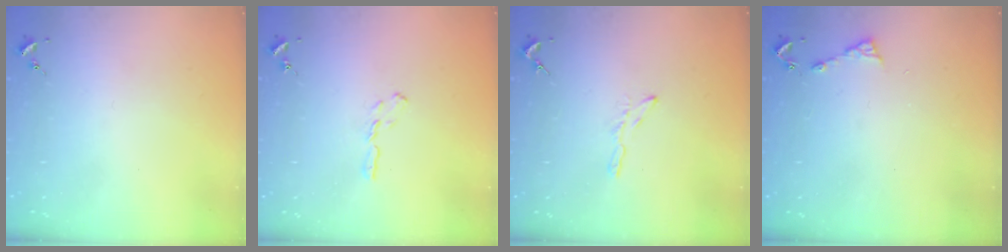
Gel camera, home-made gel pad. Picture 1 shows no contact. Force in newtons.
{"total": 3.9, "press": 3.9, "slide": 0.4}
{"total": 3.8, "press": 3.7, "slide": 0.4}
{"total": 5.6, "press": 5.6, "slide": 0.7}